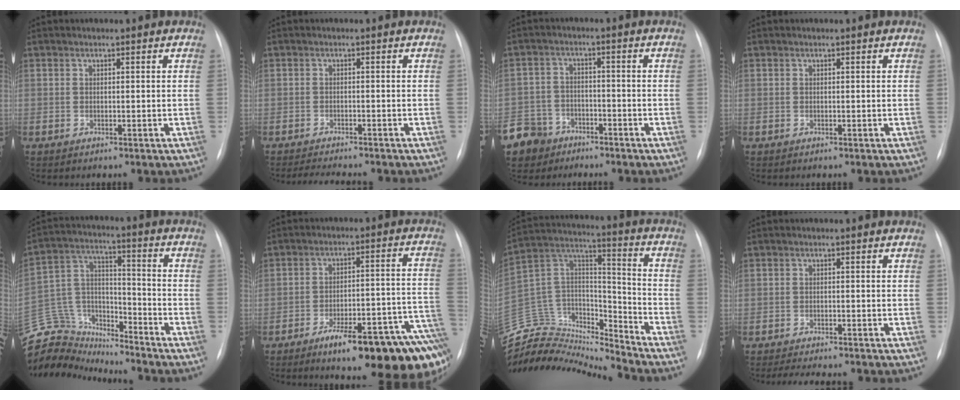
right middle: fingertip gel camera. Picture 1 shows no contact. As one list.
[{"total": 5.3, "force": [-4.9, 0.4, 2.1], "torque": [-0.030, -0.010, -0.072]}, {"total": 10.2, "force": [-6.9, 7.2, 1.8], "torque": [-0.064, 0.002, -0.119]}, {"total": 0.0}, {"total": 18.2, "force": [-17.4, 5.0, 2.6], "torque": [-0.070, 0.060, -0.292]}, {"total": 20.9, "force": [-13.9, 3.5, 15.2], "torque": [-0.103, 0.034, -0.190]}, {"total": 20.7, "force": [-20.3, 2.4, 3.2], "torque": [-0.055, 0.062, -0.346]}, {"total": 7.0, "force": [-6.2, 1.2, 3.1], "torque": [-0.043, -0.007, -0.087]}]